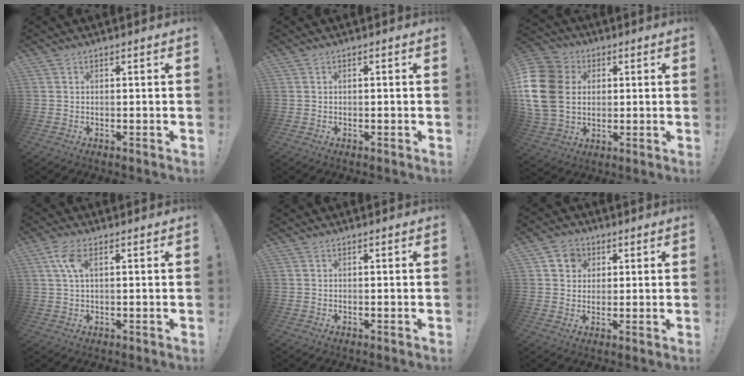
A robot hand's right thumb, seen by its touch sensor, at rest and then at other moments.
{"total": 0.5, "force": [-0.4, -0.1, 0.3], "torque": [-0.010, 0.002, -0.007]}
{"total": 18.1, "force": [2.4, 14.2, 11.0], "torque": [-0.205, 0.003, 0.049]}
{"total": 5.8, "force": [1.9, 2.6, 4.8], "torque": [-0.086, 0.002, 0.035]}
{"total": 0.0}
{"total": 6.4, "force": [2.3, 5.7, 1.8], "torque": [-0.029, -0.002, 0.046]}